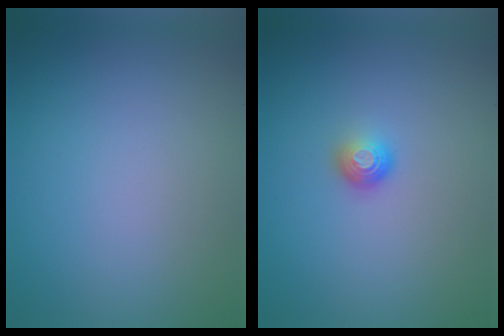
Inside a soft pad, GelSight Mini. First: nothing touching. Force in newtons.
{"total": 1.4, "press": 1.0, "slide": 1.0}